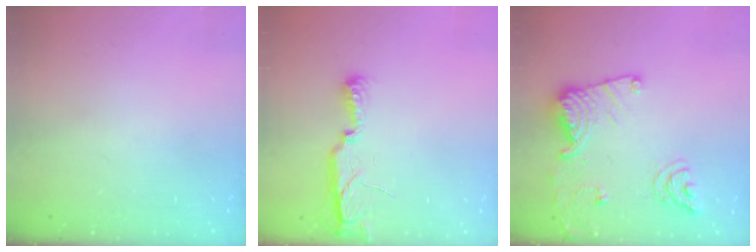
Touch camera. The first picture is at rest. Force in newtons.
{"total": 9.0, "press": 7.8, "slide": 4.5}
{"total": 15.1, "press": 15.0, "slide": 1.5}